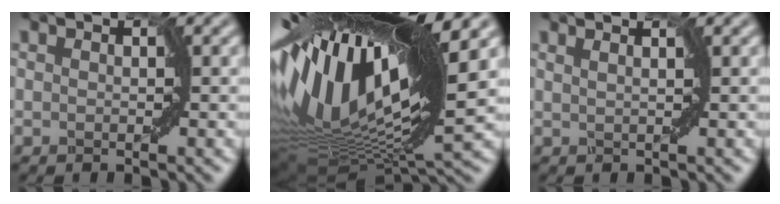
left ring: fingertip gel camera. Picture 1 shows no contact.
{"total": 18.5, "force": [5.0, 6.3, 16.6], "torque": [-0.304, 0.017, 0.072]}
{"total": 2.8, "force": [1.9, 1.2, 1.7], "torque": [-0.005, 0.011, -0.006]}